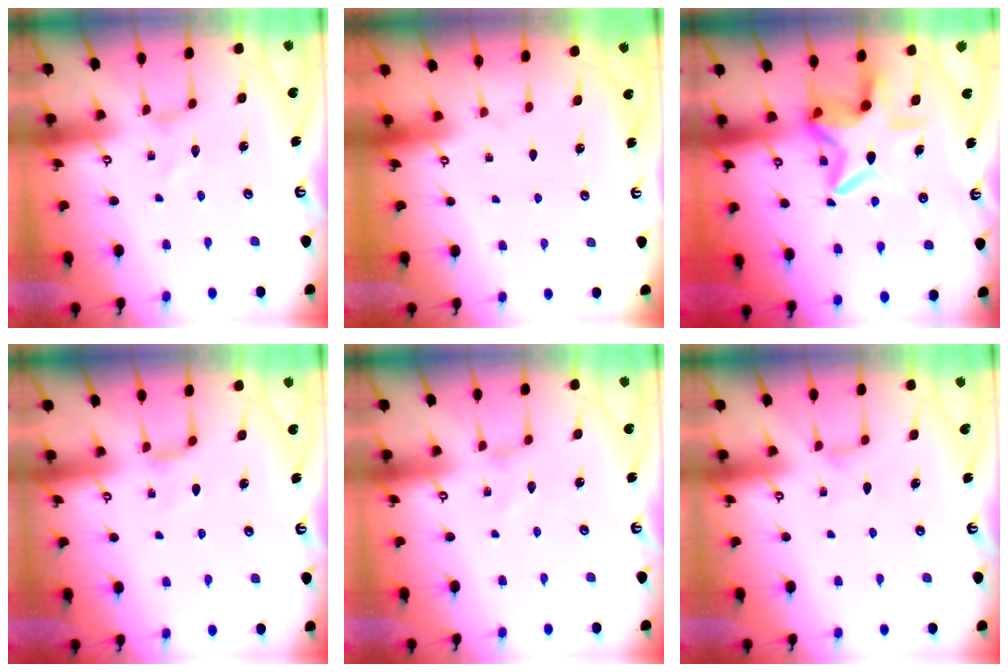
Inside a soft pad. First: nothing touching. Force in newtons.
{"total": 0.0}
{"total": 11.4, "press": 11.3, "slide": 1.5}
{"total": 2.7, "press": 2.6, "slide": 0.6}
{"total": 0.0}
{"total": 0.6, "press": 0.5, "slide": 0.2}